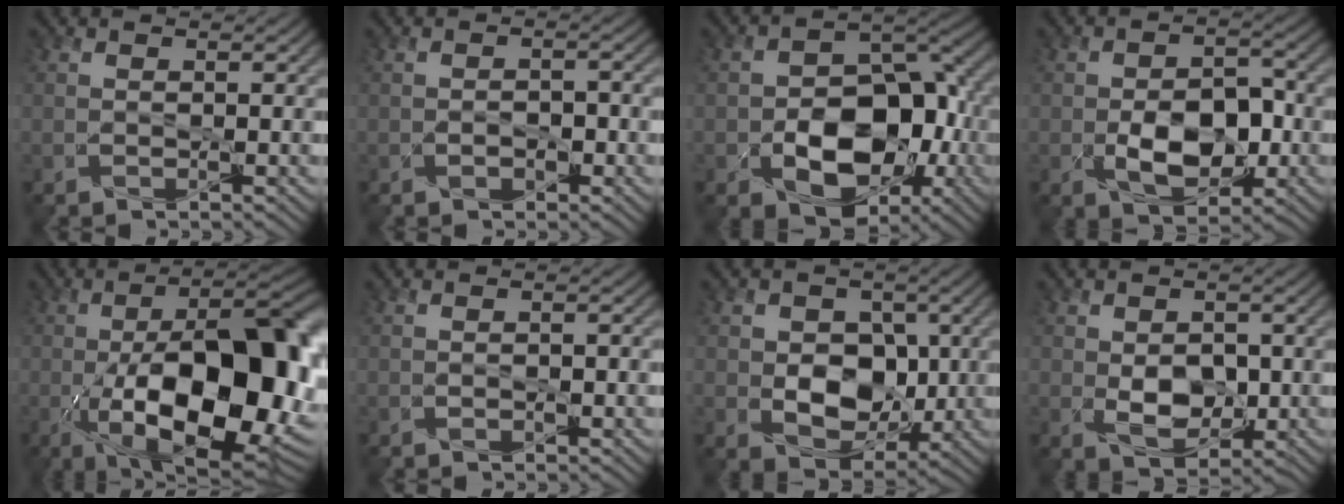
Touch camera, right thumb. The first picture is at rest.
{"total": 1.2, "force": [-0.9, 0.3, 0.7], "torque": [0.004, 0.004, -0.017]}
{"total": 13.2, "force": [-3.6, 8.6, 9.3], "torque": [-0.122, -0.023, -0.057]}
{"total": 6.6, "force": [-2.0, 3.5, 5.2], "torque": [-0.083, -0.008, -0.027]}
{"total": 17.7, "force": [-3.9, 6.4, 16.0], "torque": [-0.235, -0.011, -0.056]}
{"total": 0.6, "force": [-0.3, -0.4, 0.1], "torque": [-0.003, -0.003, -0.004]}
{"total": 8.6, "force": [-0.2, 6.1, 6.0], "torque": [-0.109, -0.013, -0.007]}
{"total": 5.0, "force": [-0.4, 3.0, 4.1], "torque": [-0.076, -0.008, -0.005]}